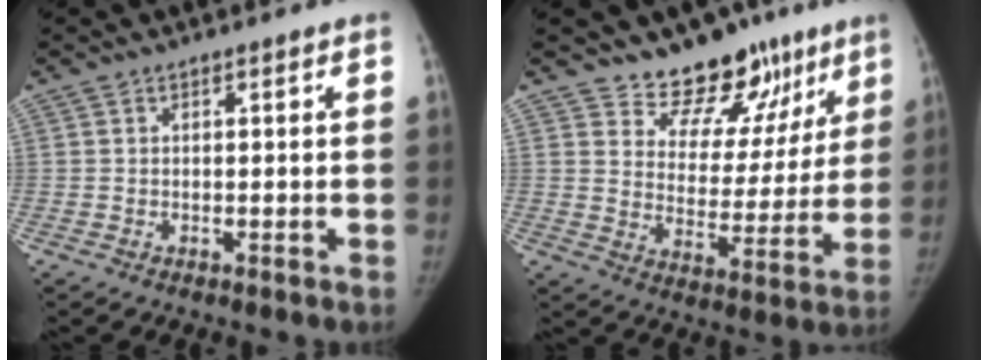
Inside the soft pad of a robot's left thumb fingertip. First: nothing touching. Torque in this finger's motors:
{"motor_torque": [0.00, 0.10, 0.09, 0.06, 0.01]}